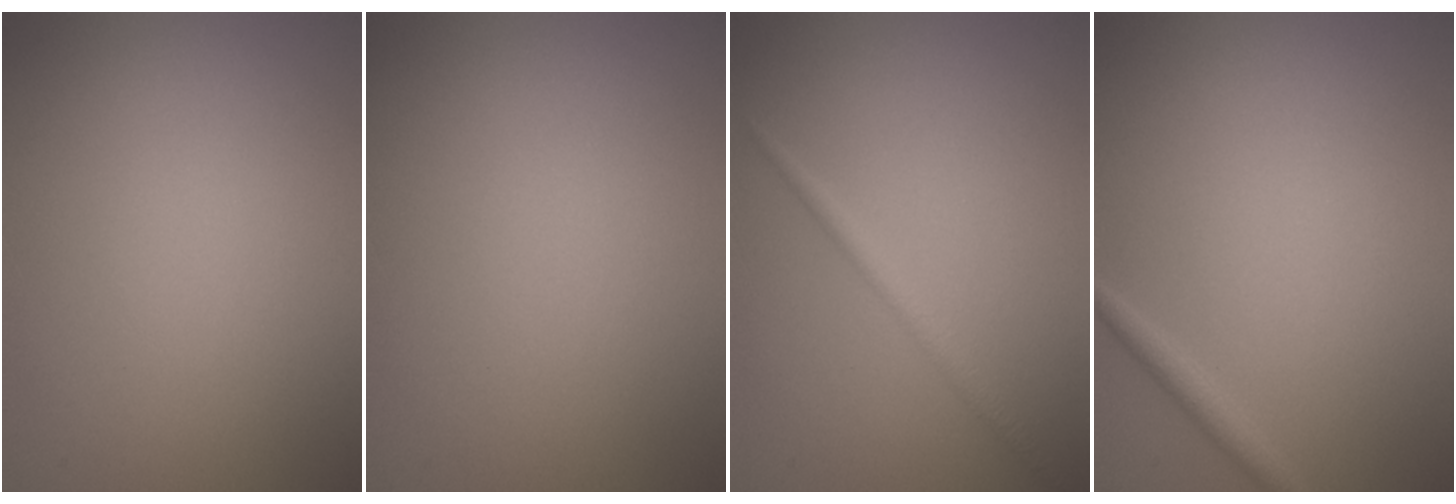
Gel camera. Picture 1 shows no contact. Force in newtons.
{"total": 0.0}
{"total": 1.4, "press": 1.4, "slide": 0.1}
{"total": 1.1, "press": 1.1, "slide": 0.1}